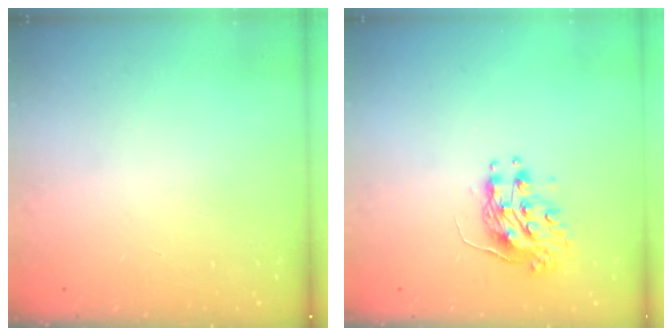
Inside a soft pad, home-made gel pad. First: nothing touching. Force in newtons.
{"total": 9.3, "press": 9.3, "slide": 0.8}